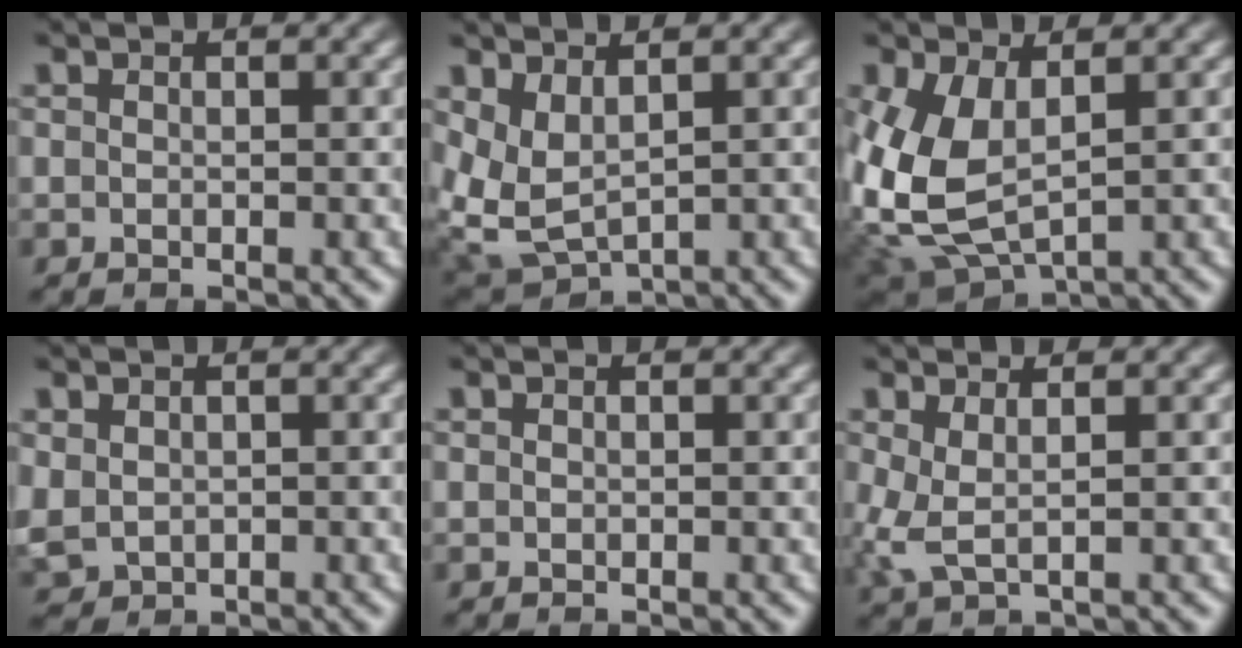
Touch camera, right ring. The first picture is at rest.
{"total": 7.2, "force": [0.3, 6.3, 3.3], "torque": [-0.123, -0.045, 0.022]}
{"total": 8.8, "force": [-0.6, 7.0, 5.2], "torque": [-0.166, -0.047, 0.015]}
{"total": 2.7, "force": [0.2, 2.5, 0.9], "torque": [-0.045, -0.021, 0.022]}
{"total": 0.0}
{"total": 2.4, "force": [0.3, 1.5, 1.9], "torque": [-0.068, -0.026, 0.020]}